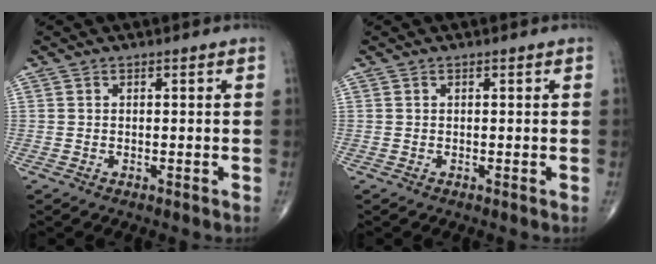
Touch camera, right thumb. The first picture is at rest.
{"total": 0.0}